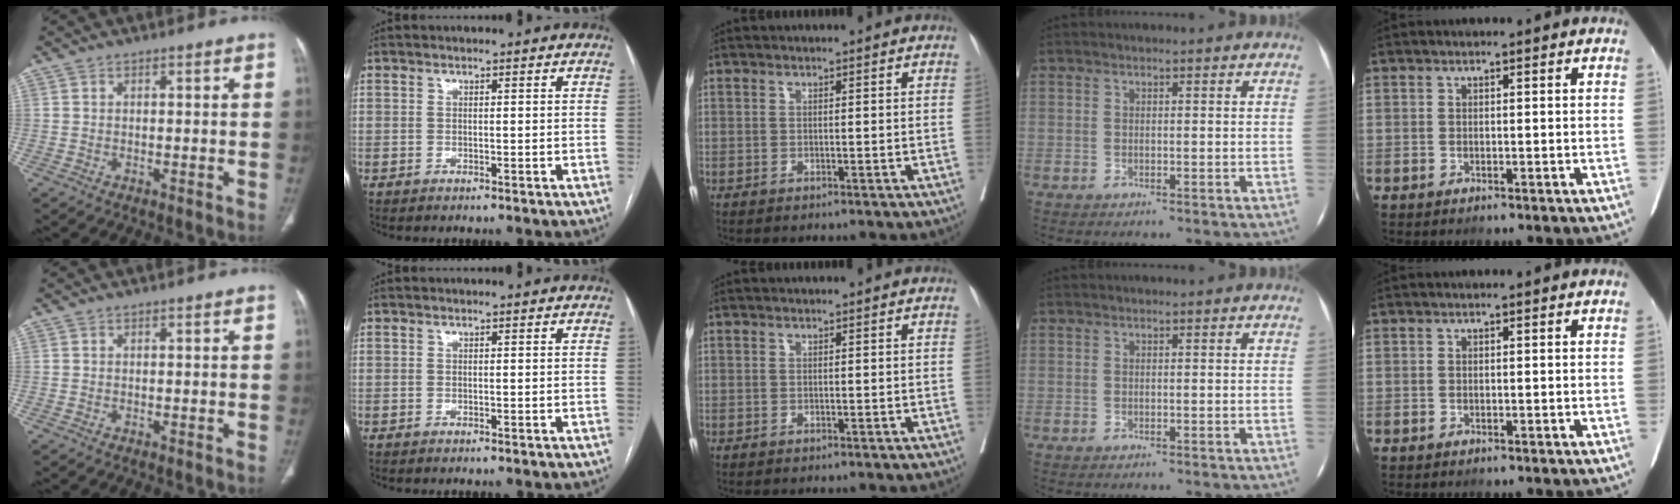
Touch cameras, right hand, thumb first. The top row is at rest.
{}